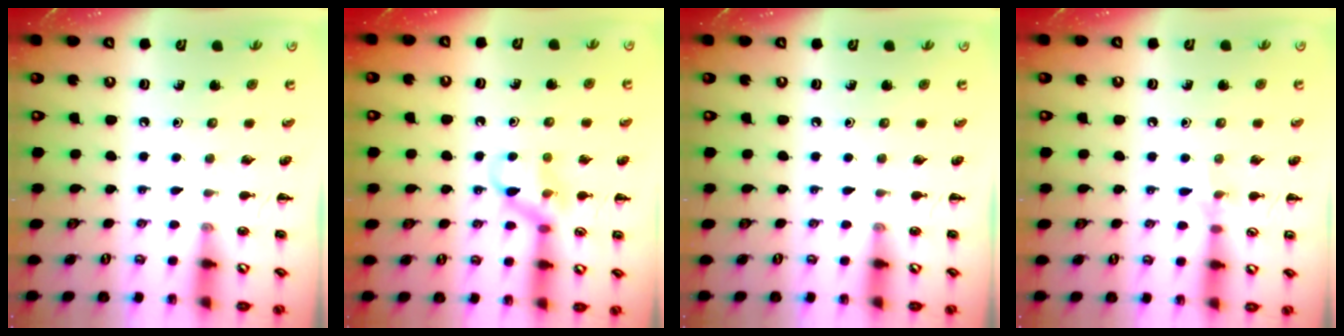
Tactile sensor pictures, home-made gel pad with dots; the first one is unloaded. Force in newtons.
{"total": 9.5, "press": 9.4, "slide": 0.8}
{"total": 0.0}
{"total": 5.1, "press": 4.8, "slide": 1.7}